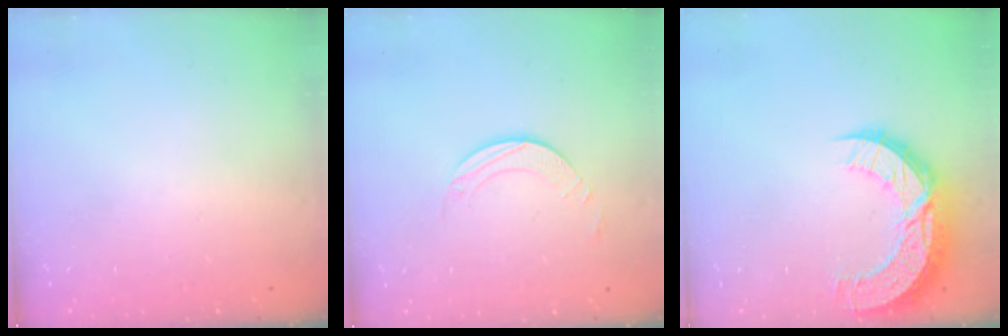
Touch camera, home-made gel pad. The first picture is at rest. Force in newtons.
{"total": 2.5, "press": 2.5, "slide": 0.2}
{"total": 13.7, "press": 13.7, "slide": 1.0}